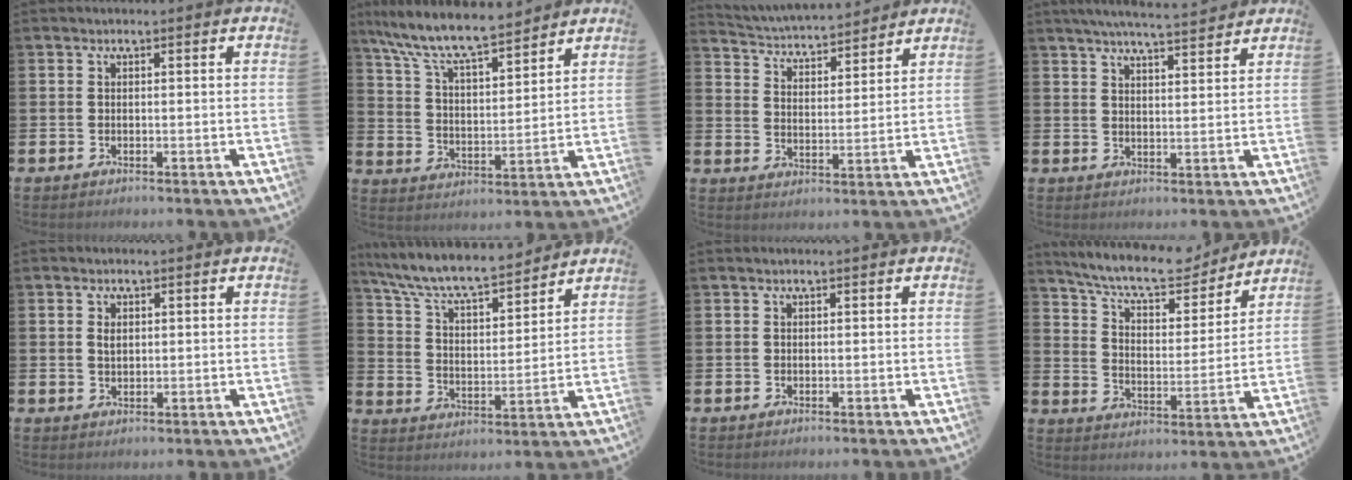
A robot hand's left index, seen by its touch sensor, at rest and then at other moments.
{"total": 9.5, "force": [8.7, 1.3, 3.5], "torque": [-0.108, -0.051, 0.155]}
{"total": 4.5, "force": [4.4, 0.7, 0.2], "torque": [-0.030, -0.037, 0.074]}
{"total": 5.3, "force": [5.2, -0.1, 1.3], "torque": [-0.036, -0.023, 0.091]}
{"total": 1.6, "force": [0.8, 1.0, 0.9], "torque": [-0.003, -0.002, 0.011]}
{"total": 8.8, "force": [8.2, 1.5, 2.9], "torque": [-0.096, -0.054, 0.144]}
{"total": 0.0}
{"total": 10.1, "force": [9.1, 2.2, 3.8], "torque": [-0.099, -0.057, 0.158]}